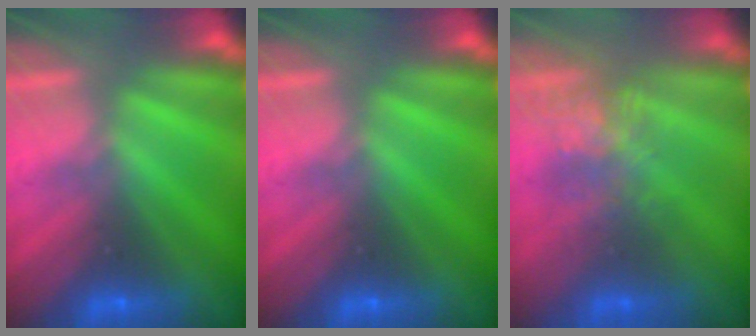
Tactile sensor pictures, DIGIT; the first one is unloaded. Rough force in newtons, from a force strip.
{"total": 0.0}
{"total": 3.7}